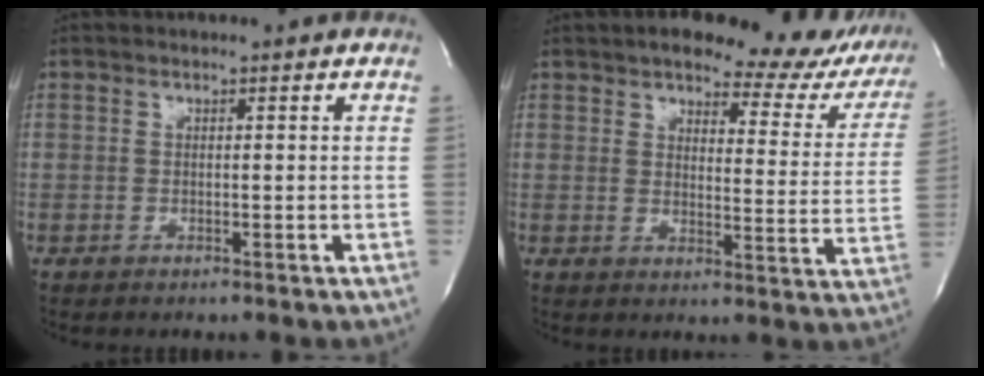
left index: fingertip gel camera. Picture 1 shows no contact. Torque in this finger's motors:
{"motor_torque": [0.04, -0.03, 0.48, 0.06]}